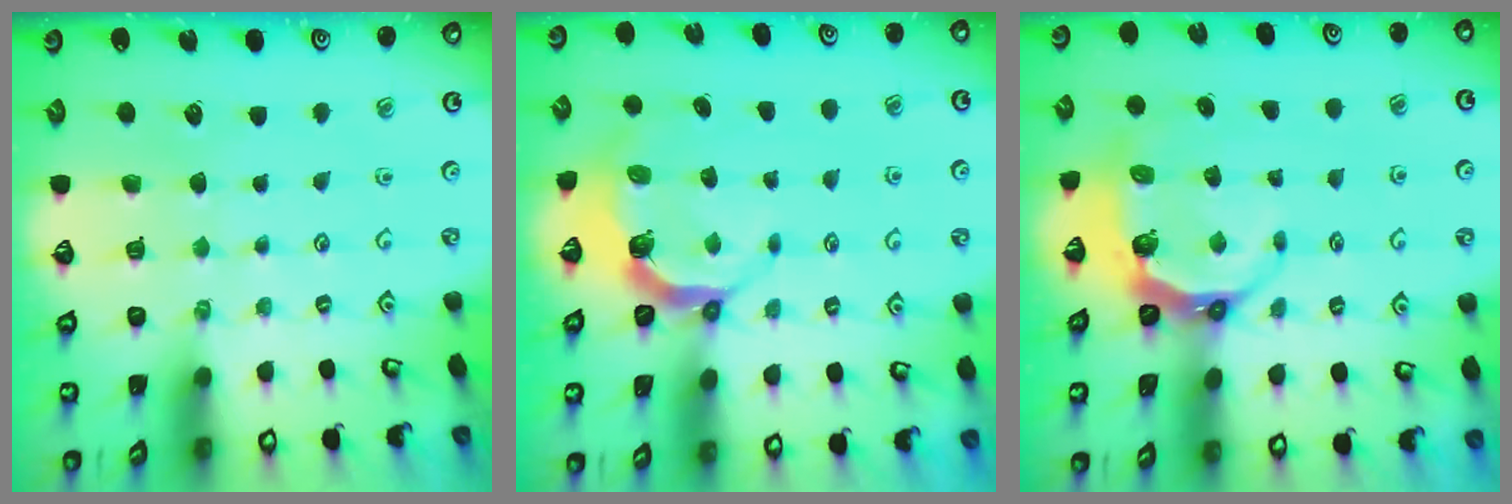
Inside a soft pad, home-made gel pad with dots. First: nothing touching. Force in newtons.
{"total": 4.7, "press": 3.3, "slide": 3.4}
{"total": 6.8, "press": 5.8, "slide": 3.7}